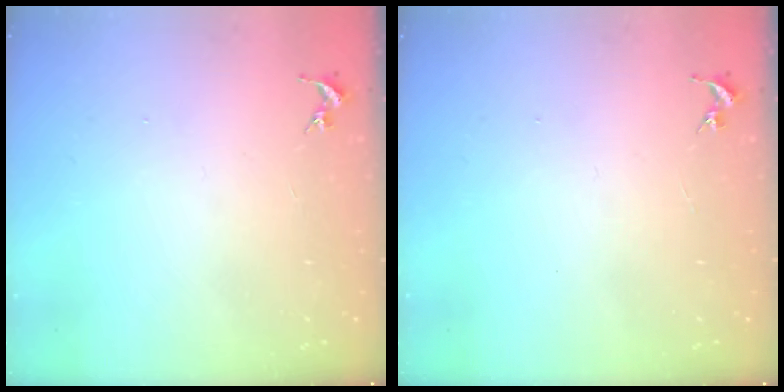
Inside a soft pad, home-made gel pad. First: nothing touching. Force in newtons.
{"total": 0.0}